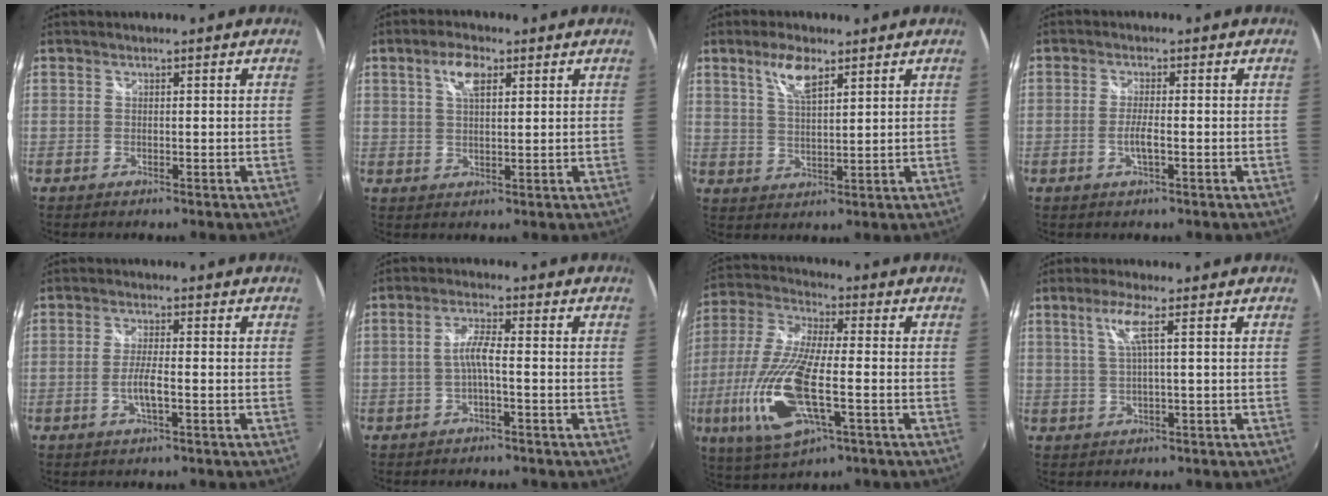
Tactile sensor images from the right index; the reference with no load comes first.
{"total": 5.1, "force": [2.2, 2.2, 4.0], "torque": [-0.072, 0.009, 0.039]}
{"total": 6.0, "force": [3.6, 1.9, 4.4], "torque": [-0.083, 0.005, 0.069]}
{"total": 3.0, "force": [-1.0, 0.3, 2.8], "torque": [-0.056, -0.003, -0.020]}
{"total": 3.9, "force": [-1.3, 0.5, 3.7], "torque": [-0.074, -0.004, -0.026]}
{"total": 3.4, "force": [-1.2, 0.1, 3.2], "torque": [-0.068, 0.007, -0.024]}
{"total": 18.3, "force": [-5.0, 5.6, 16.7], "torque": [-0.365, -0.021, -0.100]}
{"total": 4.2, "force": [1.3, -0.5, 4.0], "torque": [-0.076, 0.003, 0.029]}